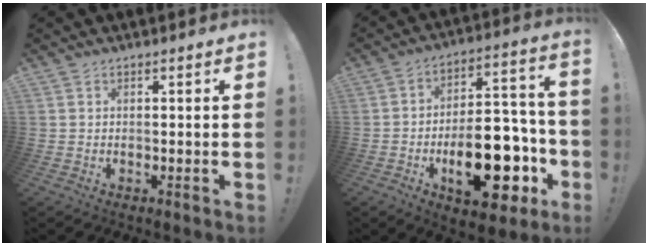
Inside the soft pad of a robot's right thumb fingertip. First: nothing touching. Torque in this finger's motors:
{"motor_torque": [1.12, 1.18, 1.60, -1.16, 0.52]}